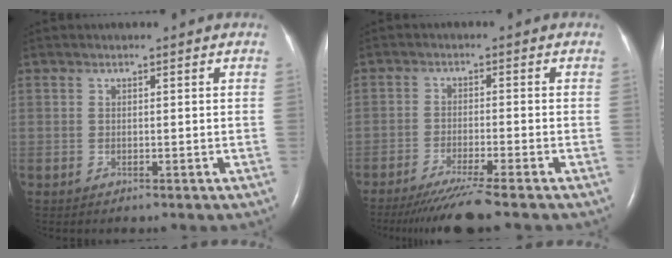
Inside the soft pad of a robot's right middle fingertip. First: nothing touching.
{"total": 7.8, "force": [-6.3, -1.5, 4.3], "torque": [-0.065, -0.029, -0.106]}